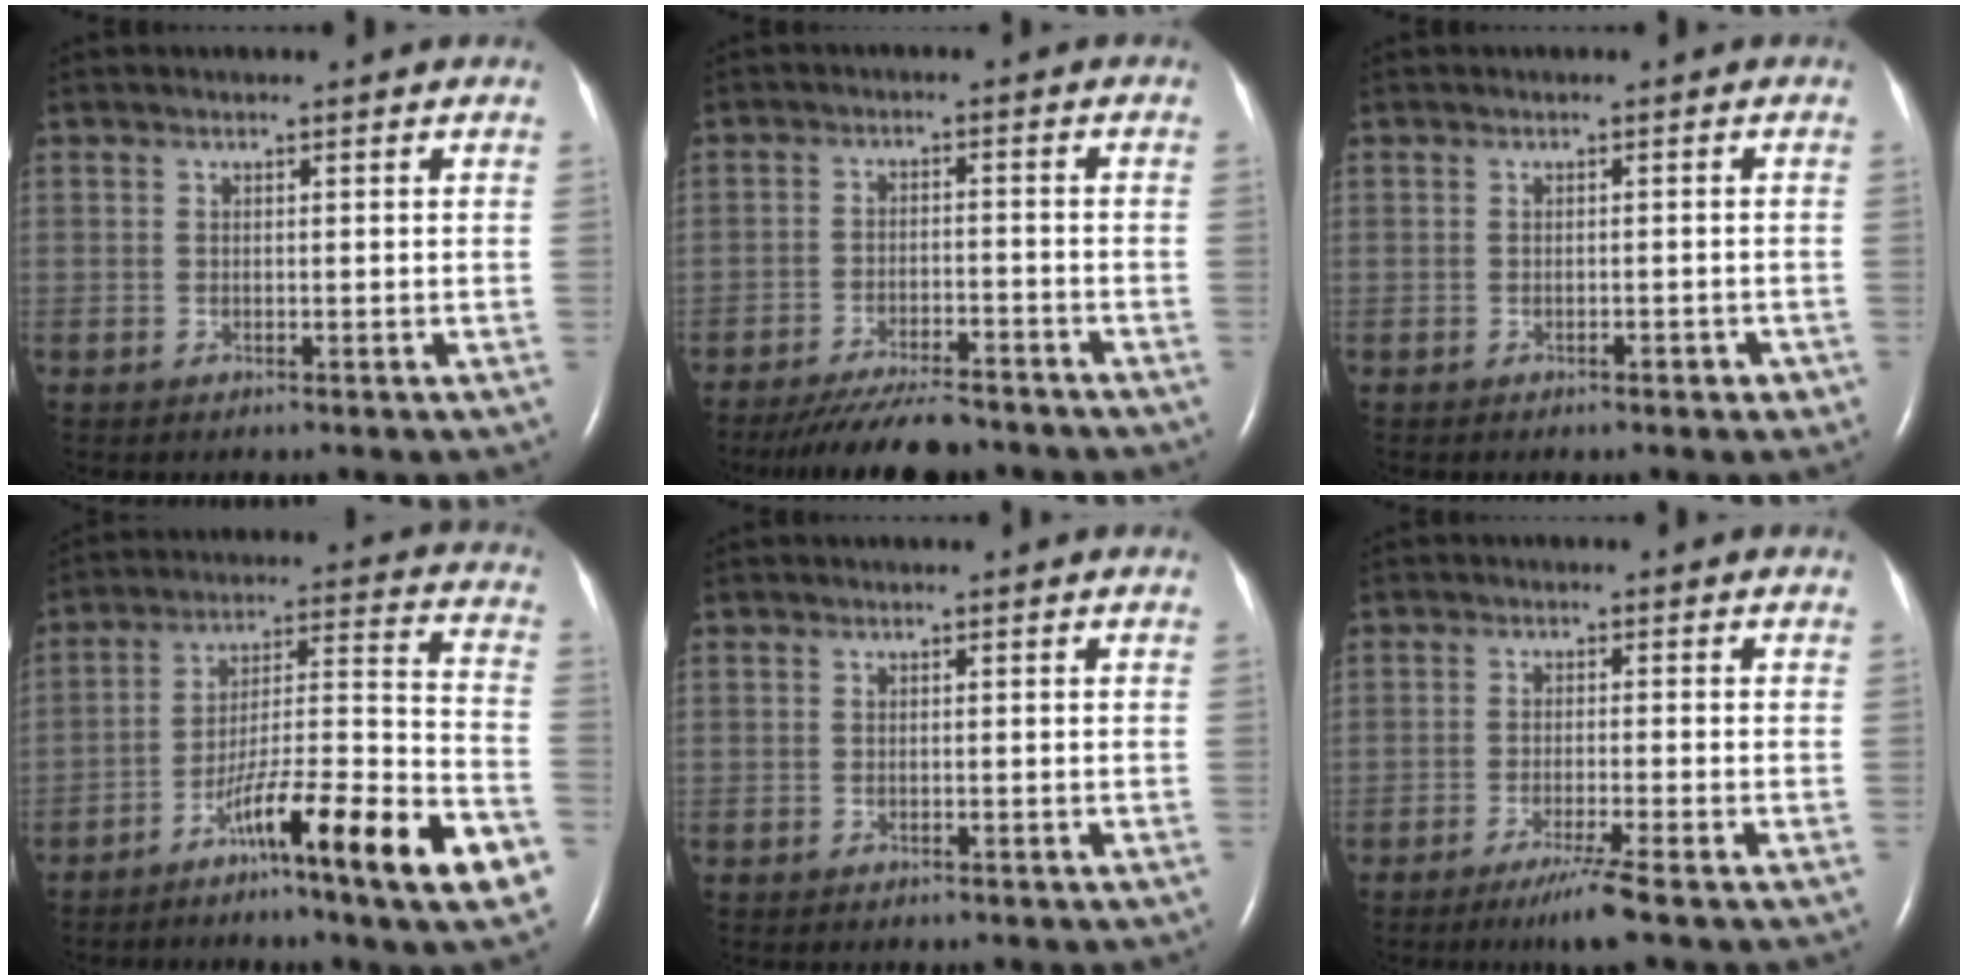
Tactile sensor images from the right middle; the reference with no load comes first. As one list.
[{"total": 10.5, "force": [-9.5, 1.7, 4.3], "torque": [-0.067, -0.014, -0.146]}, {"total": 1.5, "force": [-0.9, 0.6, 1.0], "torque": [-0.014, 0.002, -0.009]}, {"total": 17.6, "force": [-9.8, 0.1, 14.6], "torque": [-0.214, -0.008, -0.158]}, {"total": 0.0}, {"total": 4.5, "force": [-3.1, -1.0, 3.1], "torque": [-0.061, -0.014, -0.059]}]